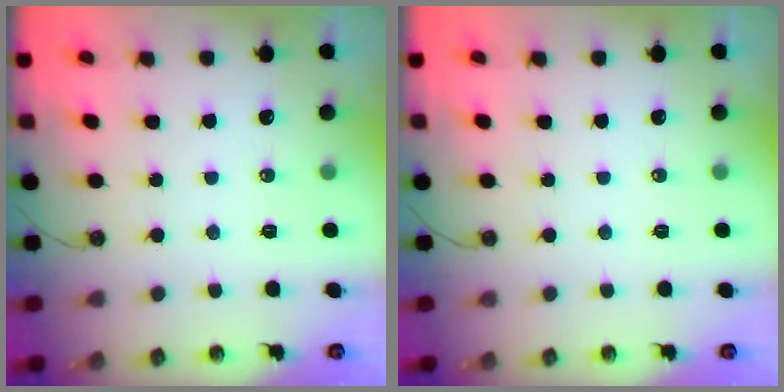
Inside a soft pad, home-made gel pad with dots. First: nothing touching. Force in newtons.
{"total": 0.0}